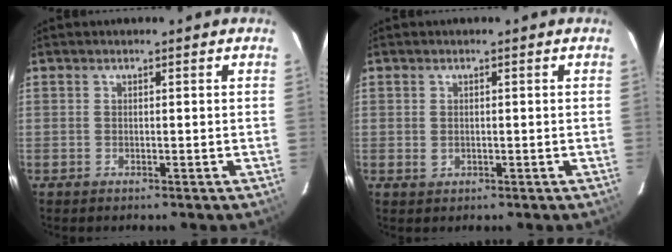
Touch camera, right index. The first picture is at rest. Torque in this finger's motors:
{"motor_torque": [0.28, 0.09, -0.07, 0.02]}